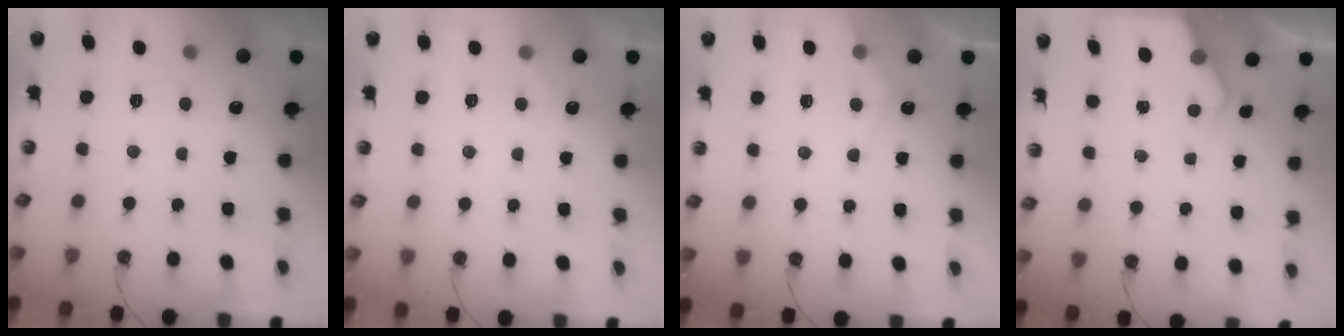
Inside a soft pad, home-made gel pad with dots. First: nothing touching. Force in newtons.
{"total": 2.2, "press": 2.2, "slide": 0.3}
{"total": 6.7, "press": 6.7, "slide": 0.6}
{"total": 4.0, "press": 4.0, "slide": 0.2}